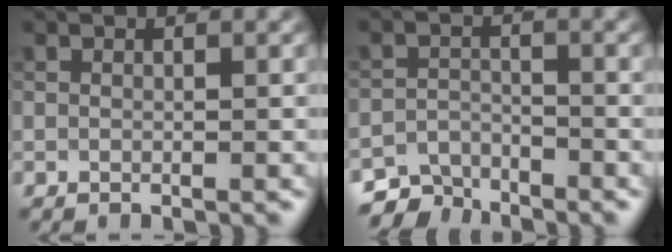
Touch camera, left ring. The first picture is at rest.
{"total": 4.7, "force": [-4.3, 1.8, 0.6], "torque": [-0.002, -0.011, -0.072]}